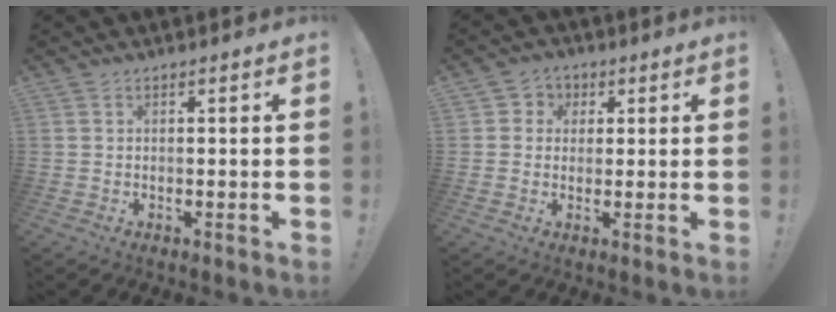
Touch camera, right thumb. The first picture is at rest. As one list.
[{"total": 2.7, "force": [0.1, 2.6, 0.8], "torque": [-0.002, 0.001, 0.000]}]